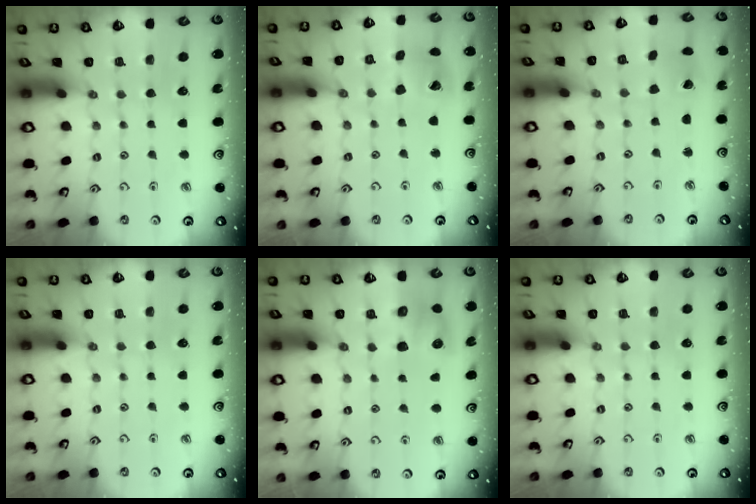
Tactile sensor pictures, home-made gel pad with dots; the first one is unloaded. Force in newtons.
{"total": 11.2, "press": 11.1, "slide": 1.5}
{"total": 1.6, "press": 1.6, "slide": 0.1}
{"total": 0.0}
{"total": 7.4, "press": 7.3, "slide": 1.2}
{"total": 0.0}